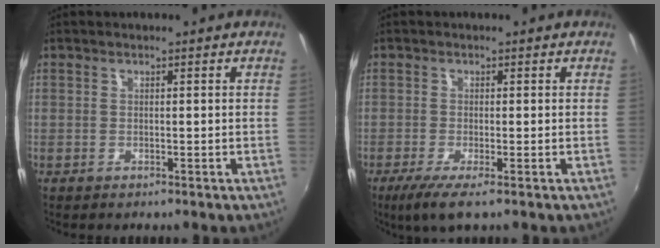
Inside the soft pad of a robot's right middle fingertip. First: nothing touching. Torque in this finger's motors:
{"motor_torque": [0.64, -0.54, 0.09, 0.07]}